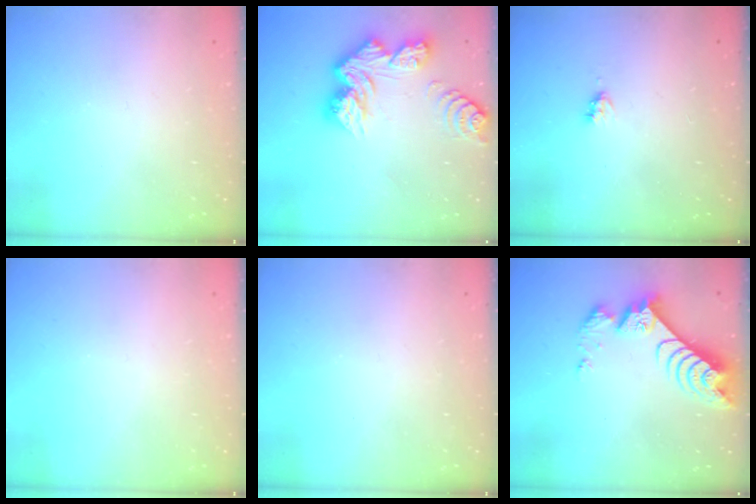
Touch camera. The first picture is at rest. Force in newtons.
{"total": 14.2, "press": 14.1, "slide": 1.6}
{"total": 2.6, "press": 2.6, "slide": 0.4}
{"total": 0.0}
{"total": 0.0}
{"total": 8.8, "press": 8.8, "slide": 0.8}